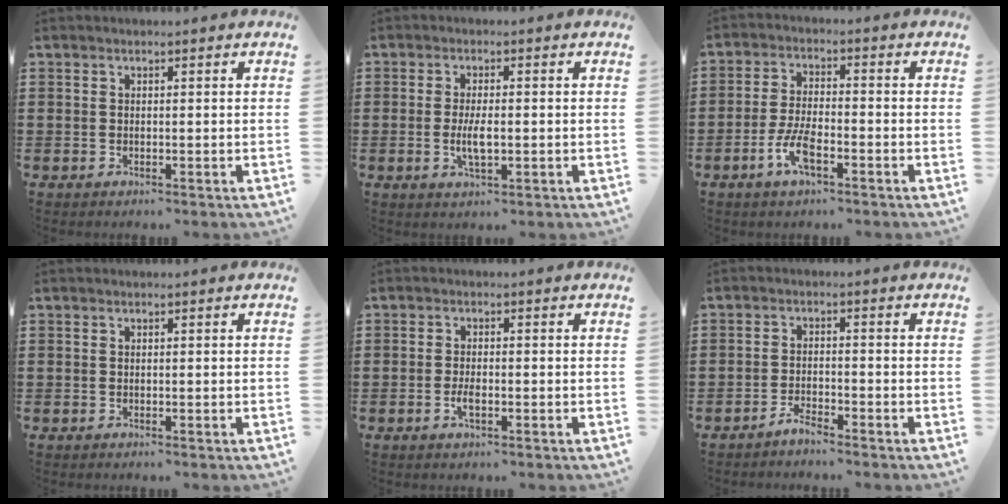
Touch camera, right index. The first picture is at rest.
{"total": 4.2, "force": [-0.6, 1.3, 3.9], "torque": [-0.082, -0.004, -0.016]}
{"total": 6.0, "force": [-3.0, 2.0, 4.8], "torque": [-0.112, -0.006, -0.060]}
{"total": 0.0}
{"total": 2.3, "force": [-0.9, 0.7, 2.0], "torque": [-0.046, -0.006, -0.017]}
{"total": 2.3, "force": [-2.3, 0.1, 0.6], "torque": [-0.013, 0.004, -0.044]}